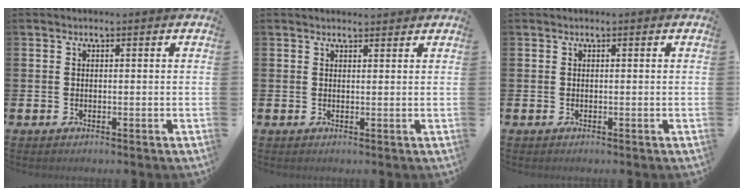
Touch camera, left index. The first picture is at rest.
{"total": 1.2, "force": [1.2, 0.3, 0.1], "torque": [0.008, -0.004, 0.019]}
{"total": 0.0}